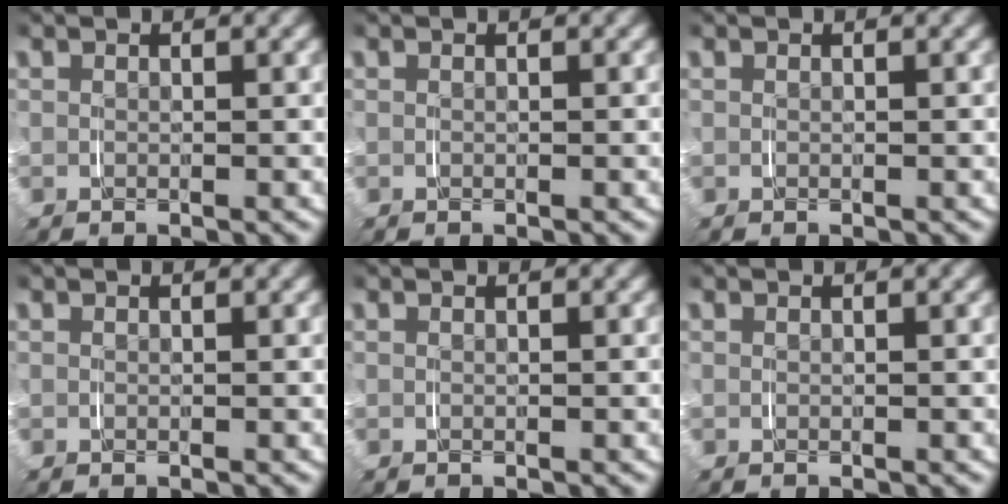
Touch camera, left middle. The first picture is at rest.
{"total": 0.0}
{"total": 0.0}
{"total": 0.0}
{"total": 0.0}
{"total": 0.0}